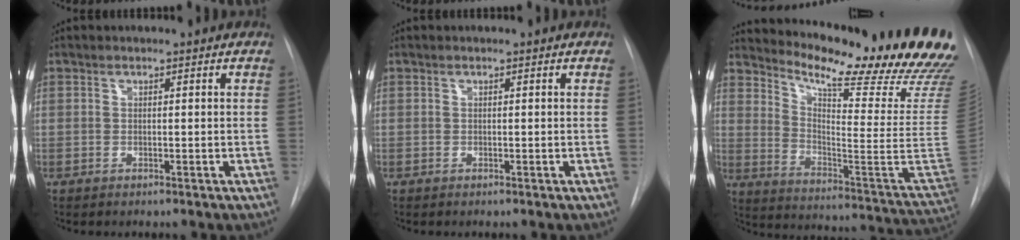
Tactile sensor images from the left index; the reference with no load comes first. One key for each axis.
{"total": 0.0}
{"total": 26.1, "fx": 22.2, "fy": 0.4, "fz": 13.6, "tx": -0.217, "ty": -0.115, "tz": 0.292}